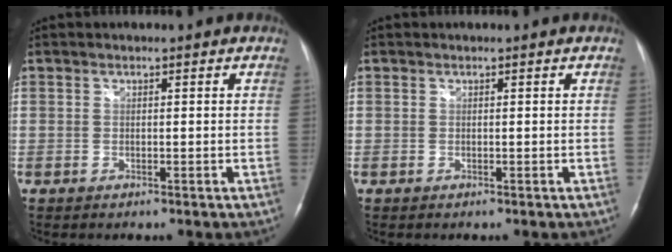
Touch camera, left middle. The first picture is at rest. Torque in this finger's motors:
{"motor_torque": [0.00, 0.00, 0.00, 0.00]}